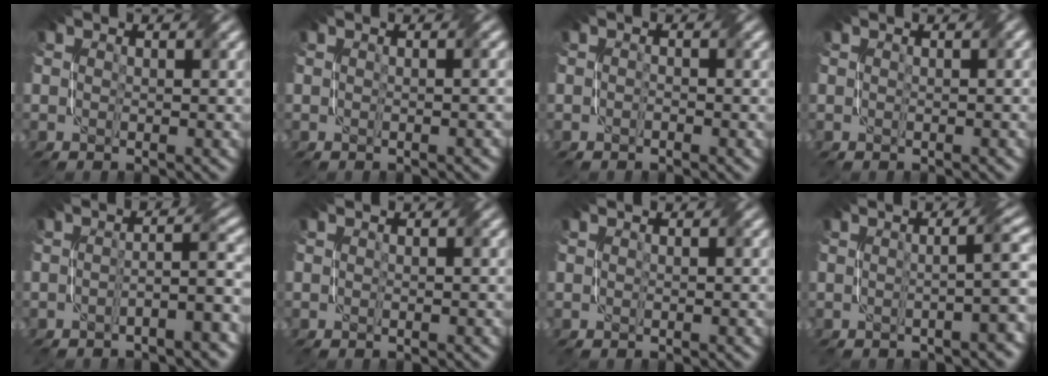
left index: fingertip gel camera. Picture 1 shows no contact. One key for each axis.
{"total": 1.0, "fx": -0.2, "fy": 0.4, "fz": 0.9, "tx": -0.006, "ty": -0.004, "tz": -0.008}
{"total": 0.5, "fx": -0.4, "fy": 0.2, "fz": 0.3, "tx": -0.006, "ty": 0.000, "tz": -0.007}
{"total": 0.7, "fx": 0.3, "fy": 0.1, "fz": 0.7, "tx": -0.011, "ty": 0.004, "tz": -0.002}
{"total": 3.3, "fx": -1.5, "fy": 0.6, "fz": 2.9, "tx": -0.040, "ty": 0.013, "tz": -0.034}
{"total": 0.0}
{"total": 0.0}
{"total": 4.1, "fx": -0.6, "fy": 1.2, "fz": 3.8, "tx": -0.030, "ty": 0.013, "tz": -0.011}